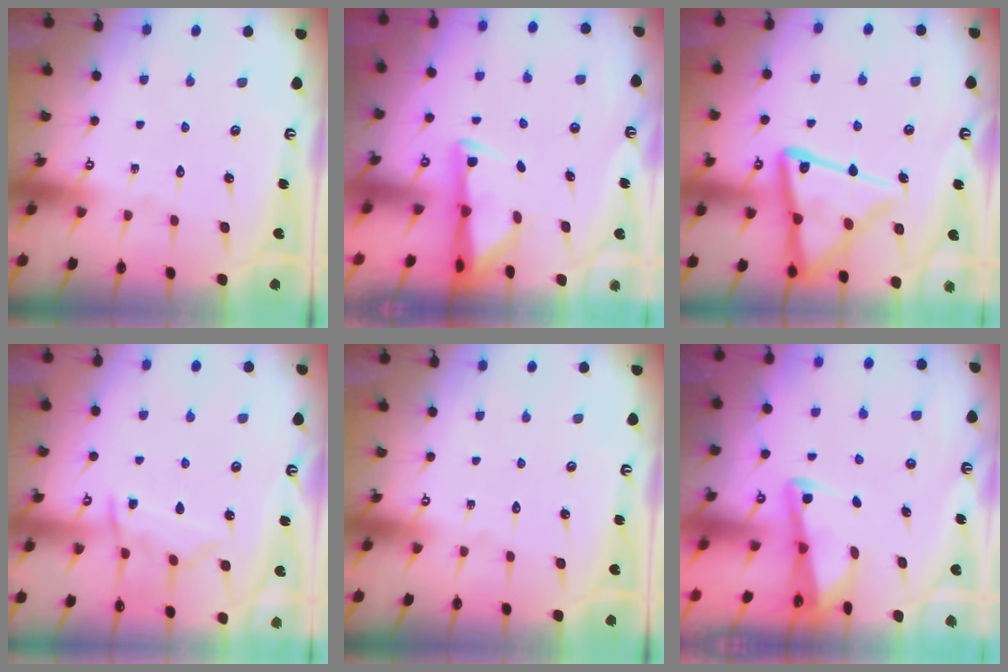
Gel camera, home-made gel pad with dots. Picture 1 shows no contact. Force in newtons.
{"total": 3.0, "press": 2.9, "slide": 0.6}
{"total": 19.6, "press": 19.5, "slide": 2.0}
{"total": 10.0, "press": 9.9, "slide": 0.9}
{"total": 0.0}
{"total": 2.9, "press": 2.9, "slide": 0.4}